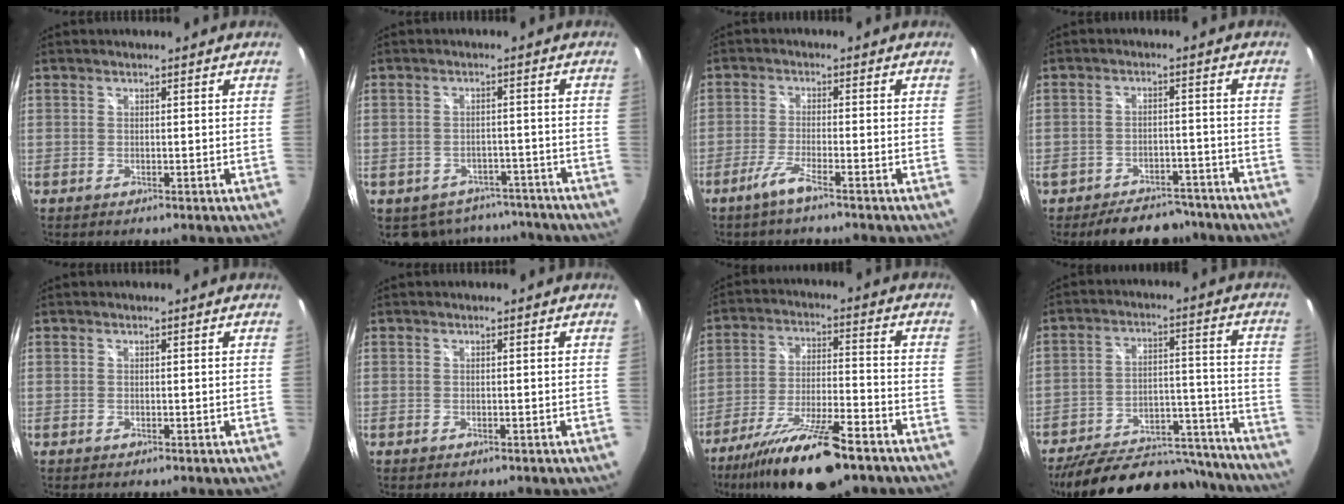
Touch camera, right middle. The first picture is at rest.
{"total": 10.1, "force": [-7.5, 6.1, 2.8], "torque": [-0.067, 0.010, -0.081]}
{"total": 4.3, "force": [-3.1, -0.1, 2.9], "torque": [-0.071, -0.005, -0.061]}
{"total": 10.6, "force": [-8.8, 4.9, 3.3], "torque": [-0.076, 0.006, -0.110]}
{"total": 0.0}
{"total": 0.0}
{"total": 18.1, "force": [-13.7, 3.8, 11.3], "torque": [-0.220, -0.037, -0.230]}
{"total": 26.5, "force": [-22.8, 9.2, 9.9], "torque": [-0.172, 0.031, -0.284]}